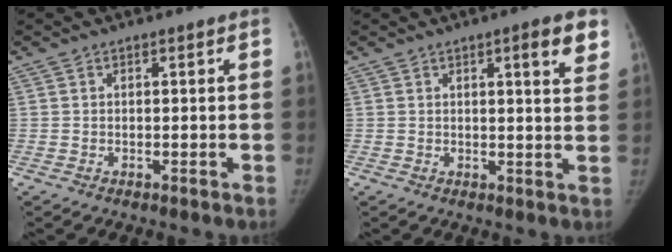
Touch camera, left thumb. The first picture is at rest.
{"total": 6.0, "force": [3.3, 1.1, 4.8], "torque": [-0.051, -0.014, 0.041]}